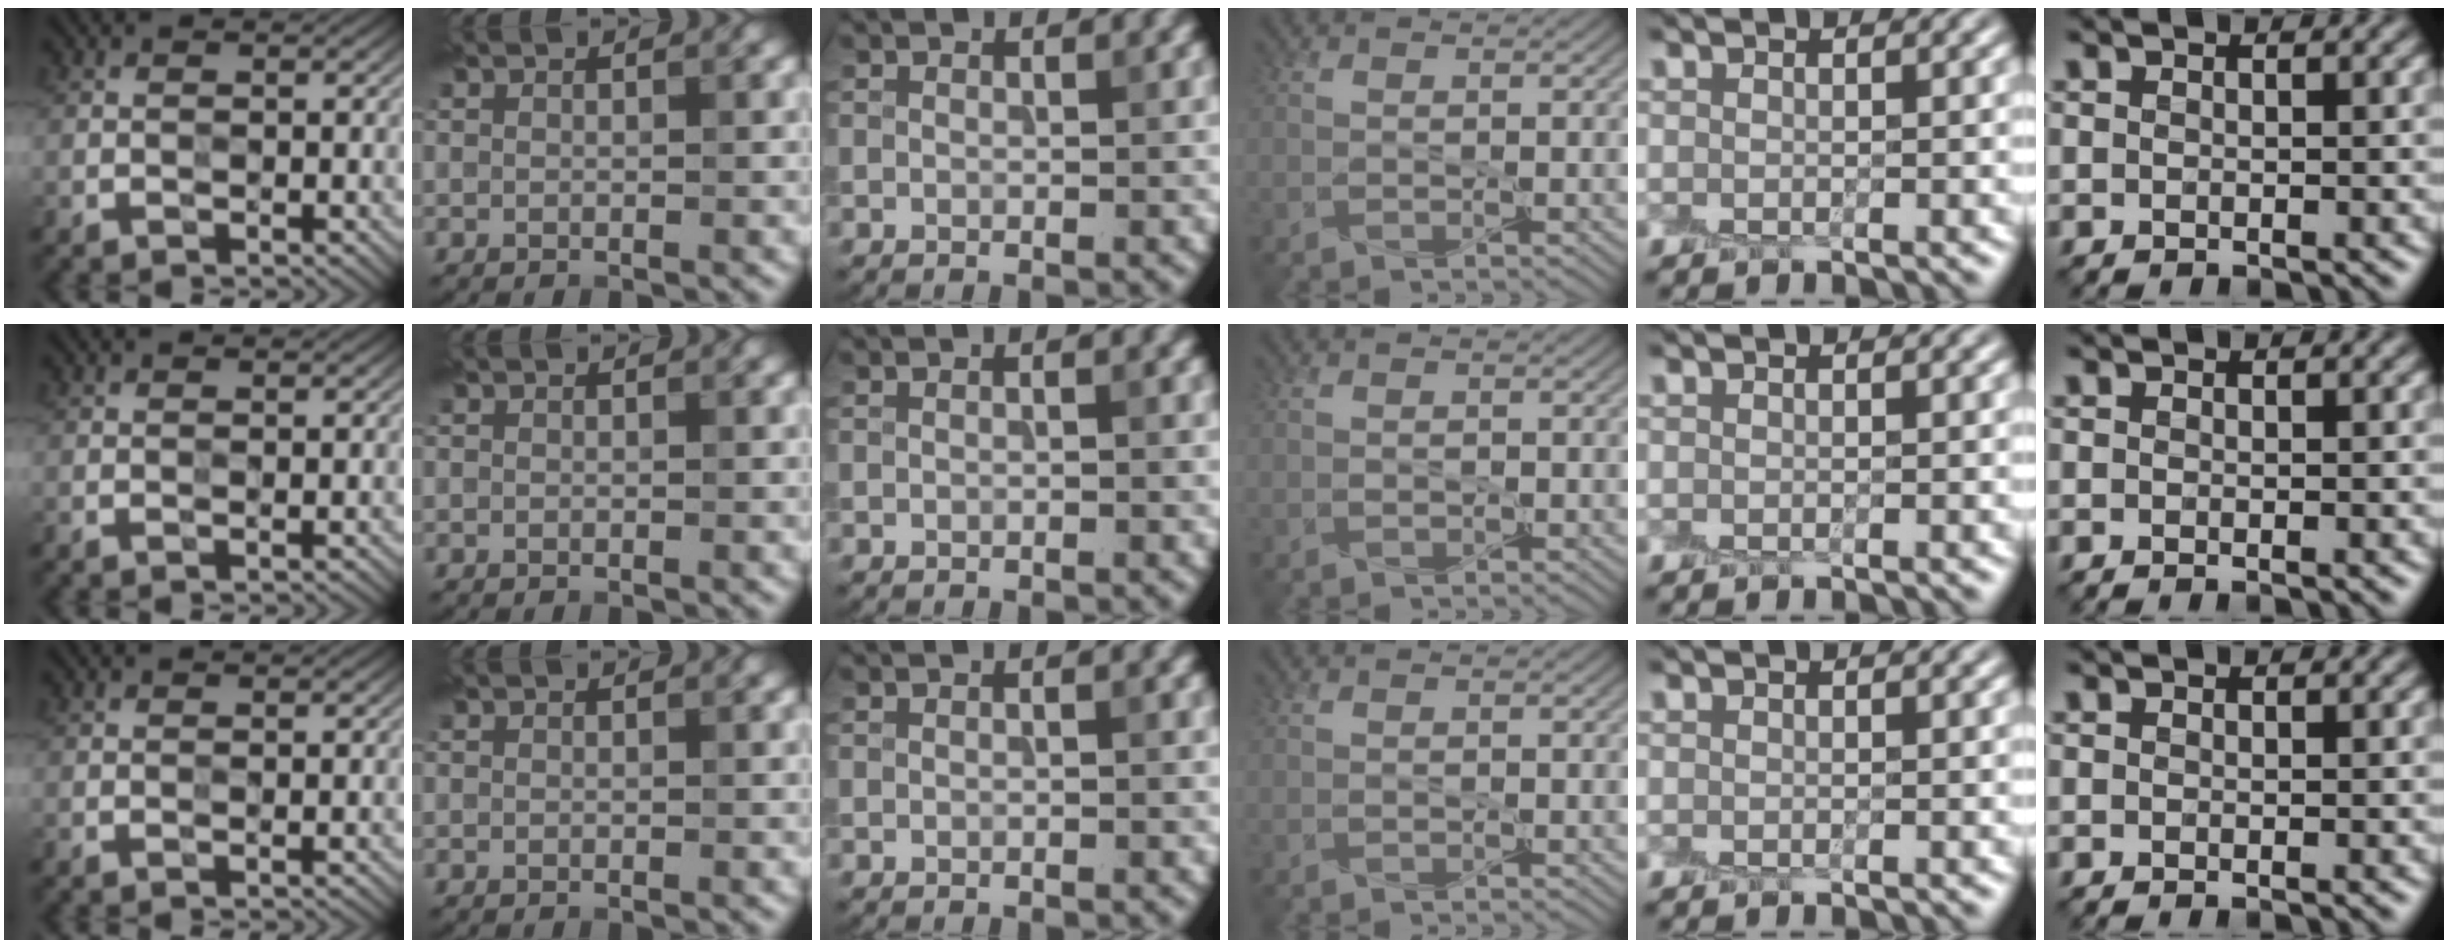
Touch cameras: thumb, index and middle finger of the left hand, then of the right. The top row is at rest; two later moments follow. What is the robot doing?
{"motion": "peel", "object": "aluminum foil"}